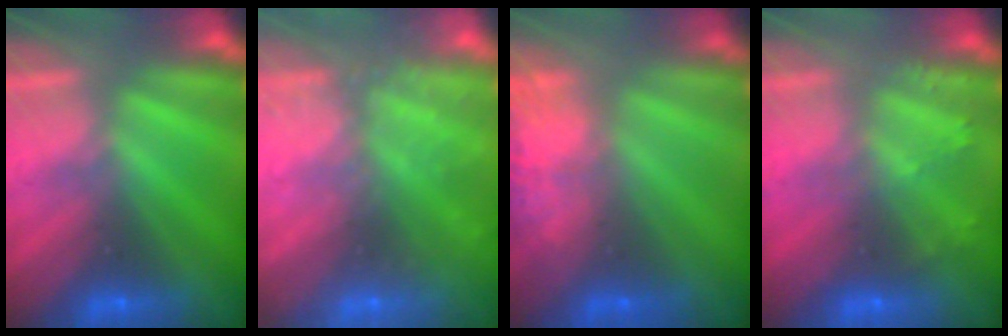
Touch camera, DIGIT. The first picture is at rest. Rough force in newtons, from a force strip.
{"total": 6.7}
{"total": 7.2}
{"total": 2.2}